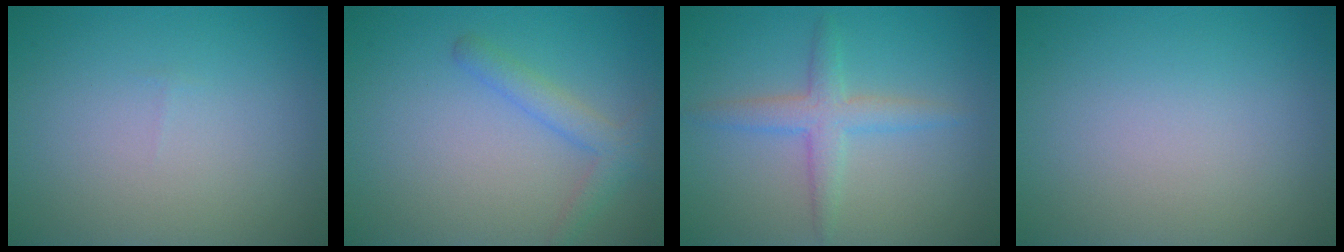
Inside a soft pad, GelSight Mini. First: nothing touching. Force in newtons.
{"total": 2.3, "press": 2.3, "slide": 0.1}
{"total": 2.9, "press": 2.9, "slide": 0.1}
{"total": 0.0}